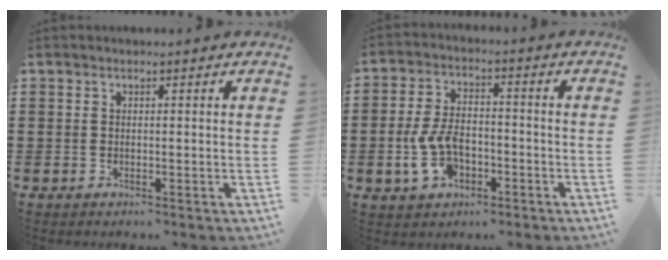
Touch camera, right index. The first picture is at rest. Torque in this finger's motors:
{"motor_torque": [1.40, 0.74, 0.42, 0.06]}